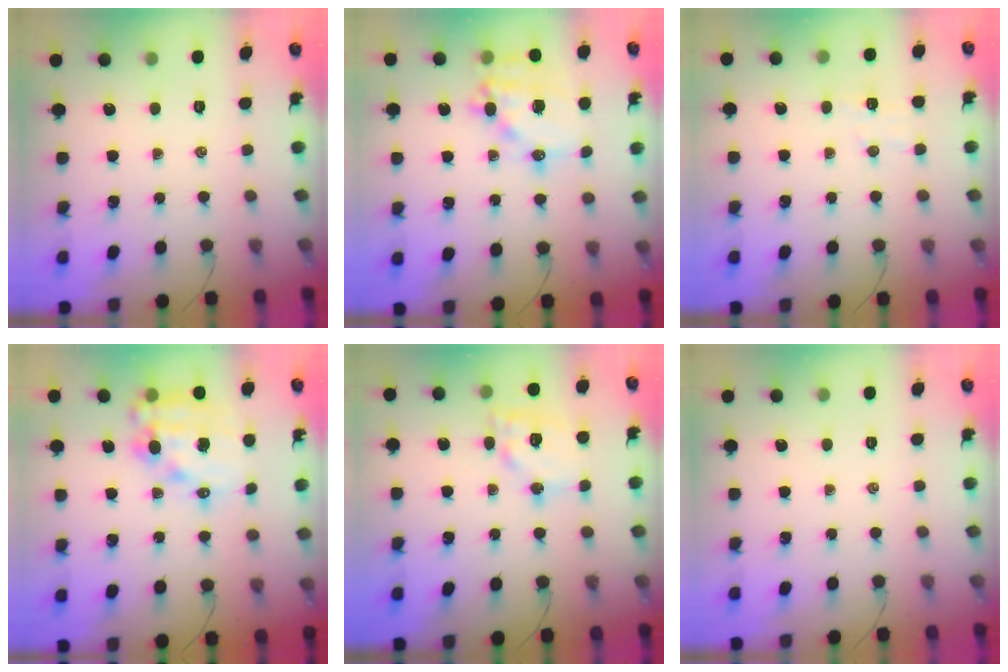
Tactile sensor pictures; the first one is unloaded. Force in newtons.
{"total": 16.5, "press": 16.1, "slide": 3.5}
{"total": 4.5, "press": 4.4, "slide": 0.9}
{"total": 13.8, "press": 13.4, "slide": 3.2}
{"total": 13.6, "press": 13.4, "slide": 2.3}
{"total": 0.0}